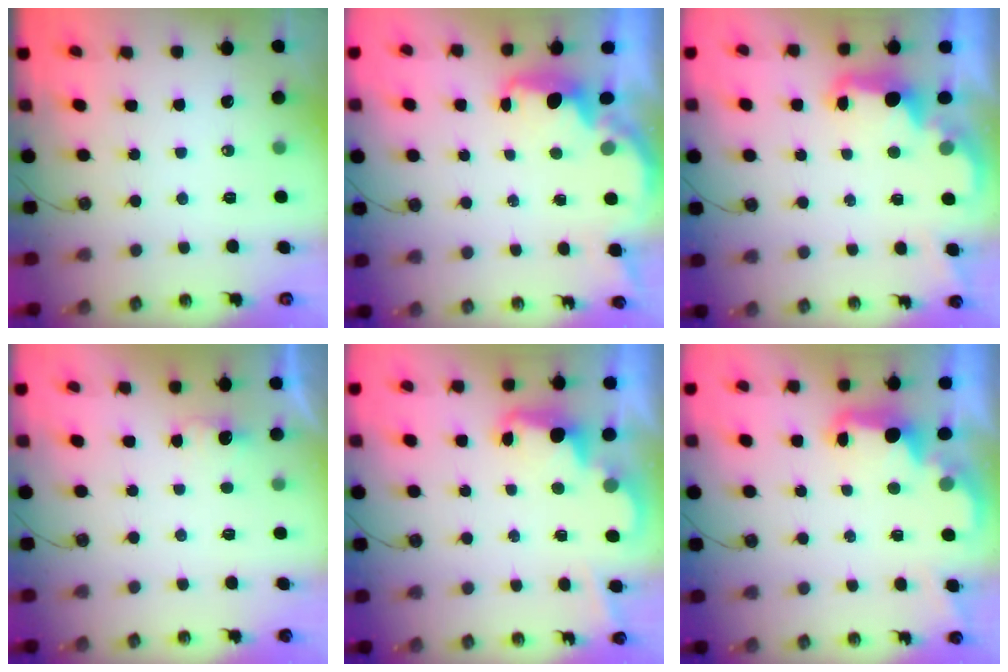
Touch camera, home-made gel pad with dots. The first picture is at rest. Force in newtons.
{"total": 2.3, "press": 2.1, "slide": 0.9}
{"total": 2.8, "press": 2.6, "slide": 0.9}
{"total": 1.5, "press": 1.2, "slide": 0.8}
{"total": 2.4, "press": 2.3, "slide": 0.5}
{"total": 2.8, "press": 2.6, "slide": 0.9}